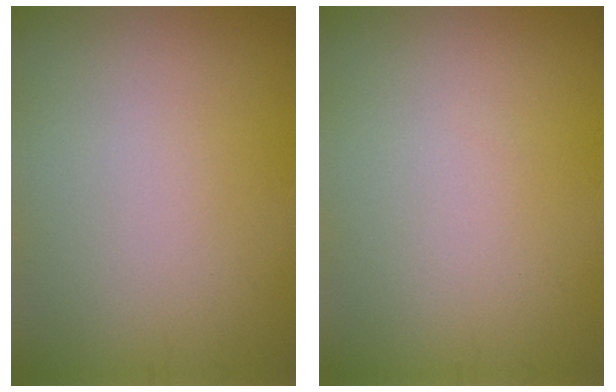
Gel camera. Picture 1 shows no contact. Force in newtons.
{"total": 0.0}